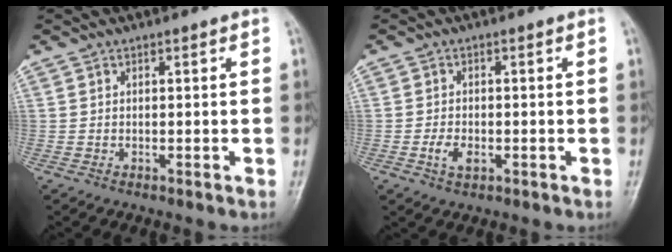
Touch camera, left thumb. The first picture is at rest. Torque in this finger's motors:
{"motor_torque": [-0.21, 0.20, 0.07, -0.05, 0.00]}